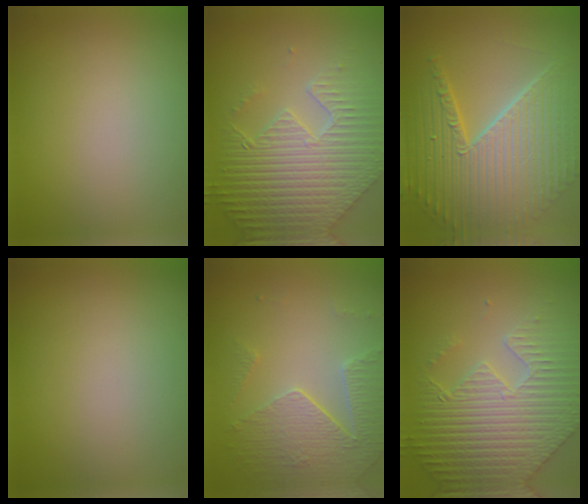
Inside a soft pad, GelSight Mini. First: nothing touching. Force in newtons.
{"total": 9.3, "press": 6.5, "slide": 6.6}
{"total": 10.6, "press": 6.9, "slide": 8.1}
{"total": 0.0}
{"total": 3.6, "press": 3.5, "slide": 1.1}
{"total": 7.8, "press": 6.3, "slide": 4.7}